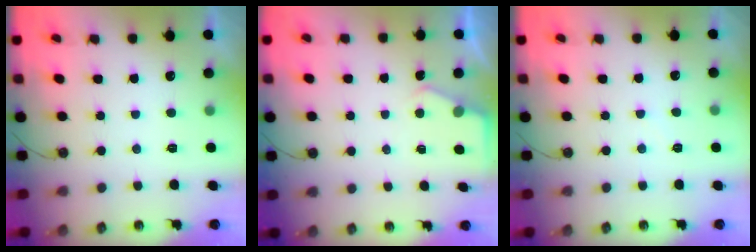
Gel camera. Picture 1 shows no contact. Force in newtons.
{"total": 2.6, "press": 2.6, "slide": 0.4}
{"total": 2.5, "press": 2.5, "slide": 0.4}